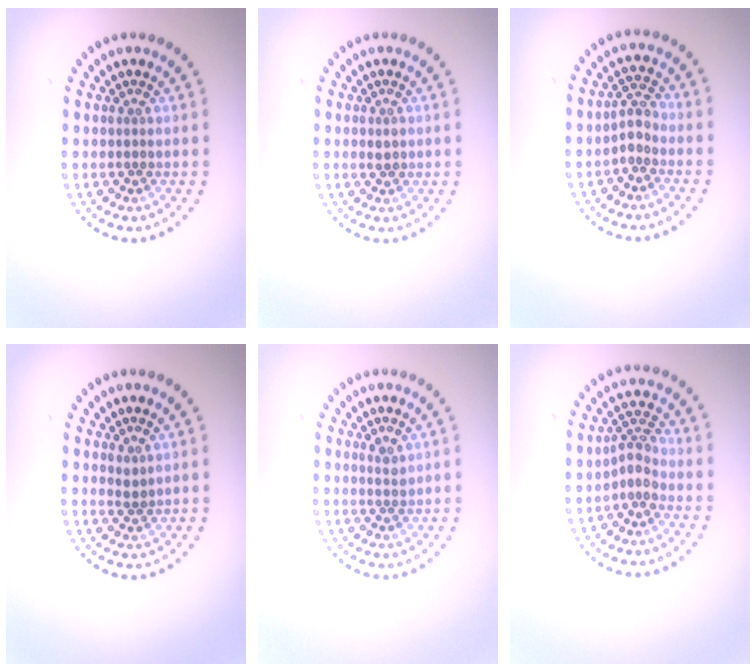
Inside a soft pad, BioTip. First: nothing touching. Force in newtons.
{"total": 1.0, "press": 1.0, "slide": 0.1}
{"total": 1.9, "press": 1.6, "slide": 1.0}
{"total": 0.8, "press": 0.7, "slide": 0.4}
{"total": 0.9, "press": 0.8, "slide": 0.4}
{"total": 2.4, "press": 1.6, "slide": 1.8}